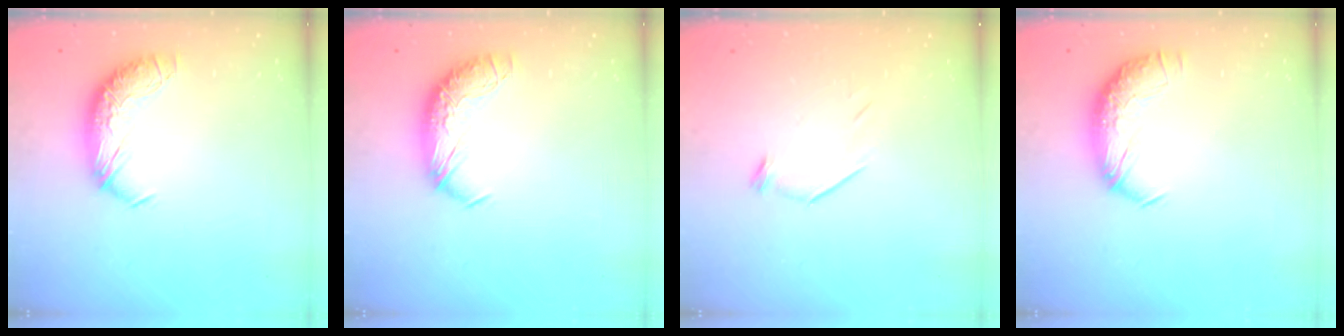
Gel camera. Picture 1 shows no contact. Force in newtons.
{"total": 0.0}
{"total": 6.3, "press": 6.2, "slide": 1.1}
{"total": 1.7, "press": 0.6, "slide": 1.6}